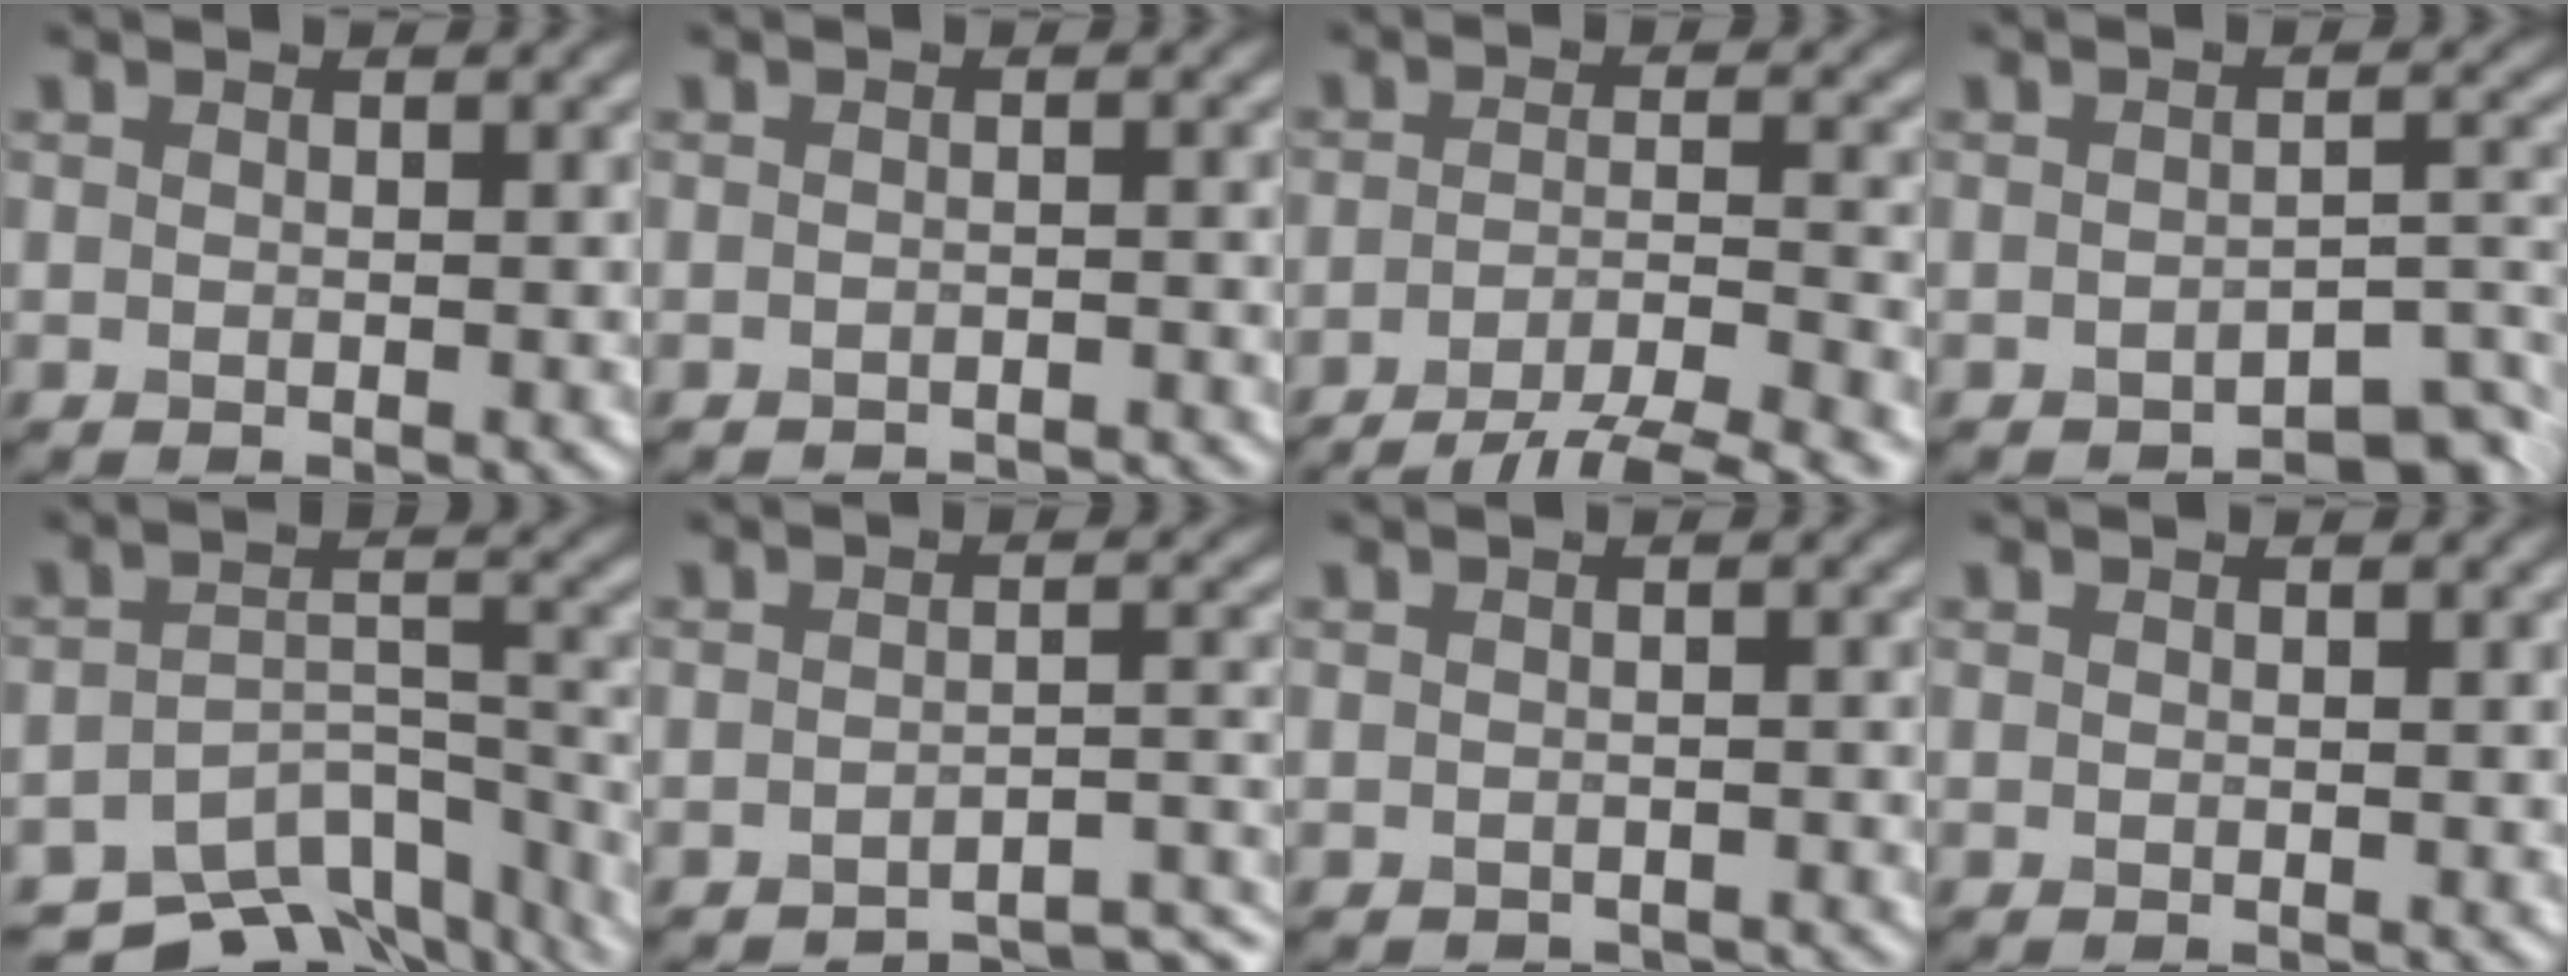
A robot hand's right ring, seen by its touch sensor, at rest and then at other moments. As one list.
[{"total": 3.1, "force": [-3.0, 0.2, 0.4], "torque": [0.002, -0.004, -0.036]}, {"total": 7.4, "force": [-5.6, 1.7, 4.6], "torque": [-0.064, -0.001, -0.086]}, {"total": 3.8, "force": [-3.2, 0.9, 1.8], "torque": [-0.015, 0.008, -0.043]}, {"total": 9.6, "force": [-7.9, 3.9, 3.9], "torque": [-0.059, -0.022, -0.112]}, {"total": 5.3, "force": [-4.9, 0.9, 1.8], "torque": [-0.014, -0.001, -0.062]}, {"total": 1.5, "force": [-1.5, 0.4, 0.0], "torque": [0.006, -0.003, -0.018]}, {"total": 0.0}]